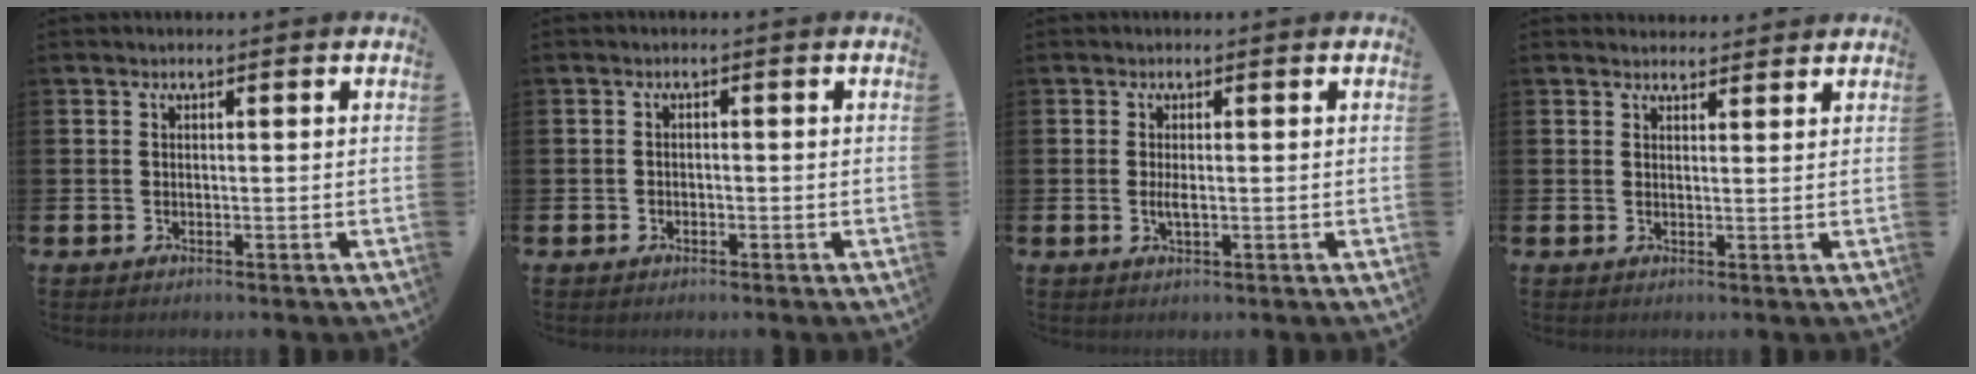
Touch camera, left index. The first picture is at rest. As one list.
[{"total": 0.9, "force": [-0.6, 0.7, 0.1], "torque": [-0.007, 0.005, -0.013]}, {"total": 1.6, "force": [0.0, 0.5, 1.5], "torque": [-0.023, -0.002, -0.002]}, {"total": 2.2, "force": [2.1, 0.5, -0.1], "torque": [0.012, -0.012, 0.036]}]